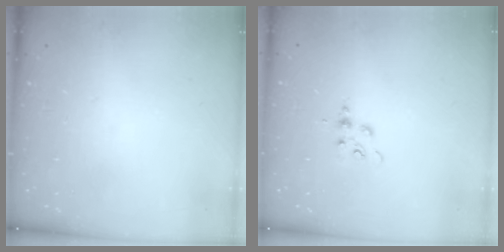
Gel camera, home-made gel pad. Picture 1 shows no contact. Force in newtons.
{"total": 4.1, "press": 4.1, "slide": 0.5}